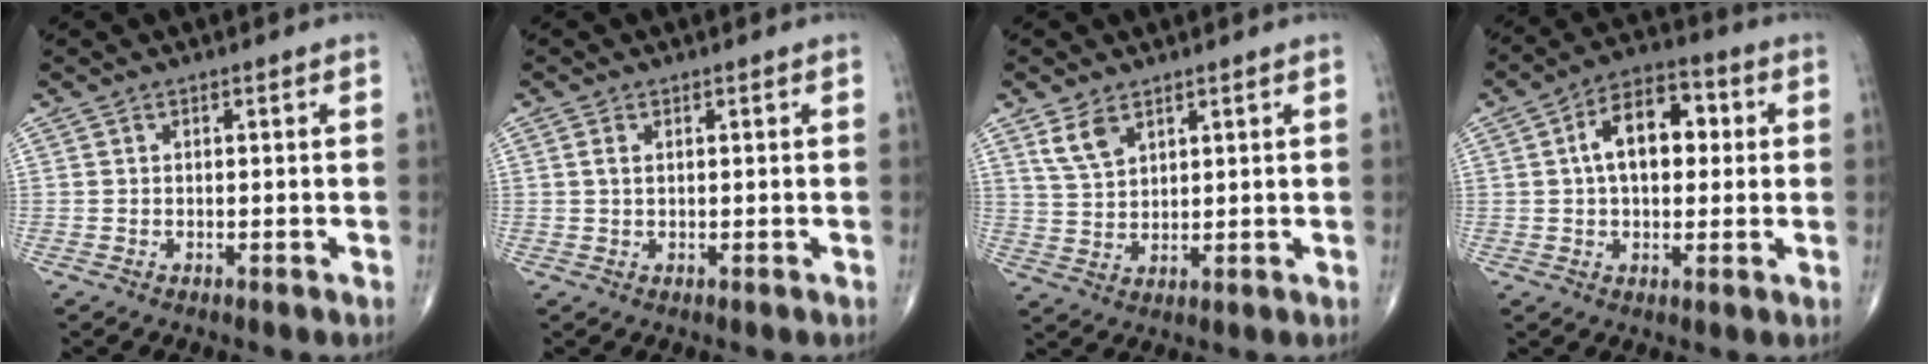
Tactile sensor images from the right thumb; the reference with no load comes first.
{"total": 1.4, "force": [0.5, 0.8, 1.1], "torque": [-0.026, 0.004, 0.011]}
{"total": 5.1, "force": [3.2, 2.8, 2.9], "torque": [-0.048, -0.014, 0.070]}
{"total": 11.7, "force": [1.9, 7.0, 9.2], "torque": [-0.126, 0.022, 0.022]}